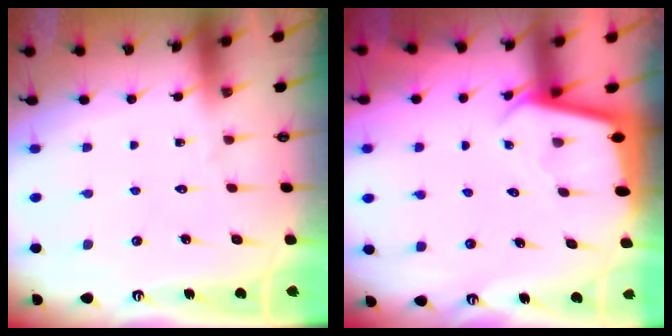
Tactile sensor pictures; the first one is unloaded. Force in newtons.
{"total": 2.5, "press": 2.5, "slide": 0.1}